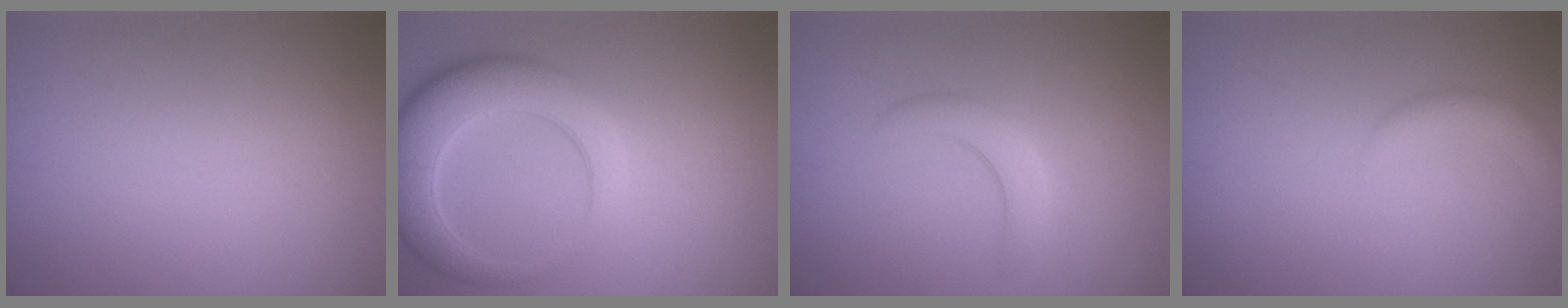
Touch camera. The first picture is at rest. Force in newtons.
{"total": 6.6, "press": 6.6, "slide": 0.3}
{"total": 2.4, "press": 2.4, "slide": 0.3}
{"total": 2.3, "press": 2.3, "slide": 0.3}